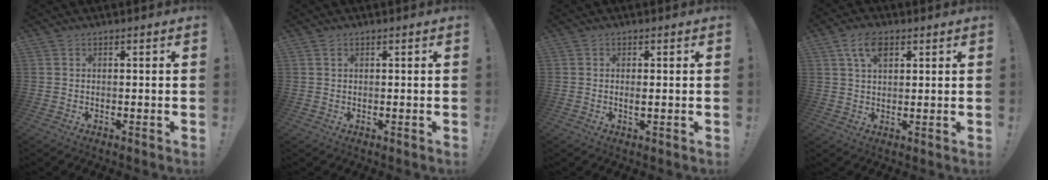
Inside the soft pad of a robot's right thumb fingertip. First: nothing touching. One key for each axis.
{"total": 1.0, "fx": 0.6, "fy": 0.5, "fz": 0.6, "tx": -0.003, "ty": -0.002, "tz": 0.010}
{"total": 1.3, "fx": 0.2, "fy": 0.3, "fz": 1.3, "tx": -0.018, "ty": -0.004, "tz": 0.002}
{"total": 7.2, "fx": 3.4, "fy": 3.8, "fz": 5.0, "tx": -0.096, "ty": -0.001, "tz": 0.064}